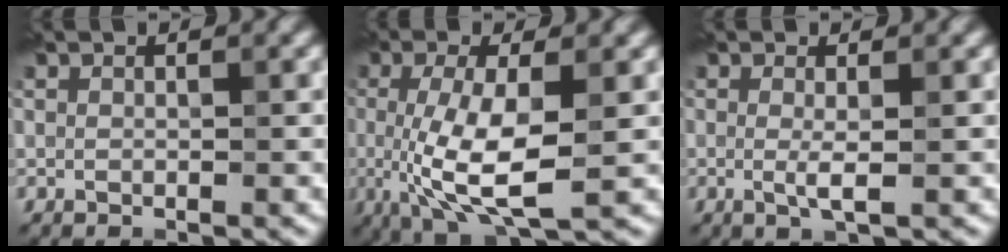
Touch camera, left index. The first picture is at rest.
{"total": 6.7, "force": [-0.5, 2.1, 6.3], "torque": [-0.132, -0.014, -0.007]}
{"total": 1.5, "force": [0.0, 0.1, 1.5], "torque": [-0.033, -0.008, -0.003]}